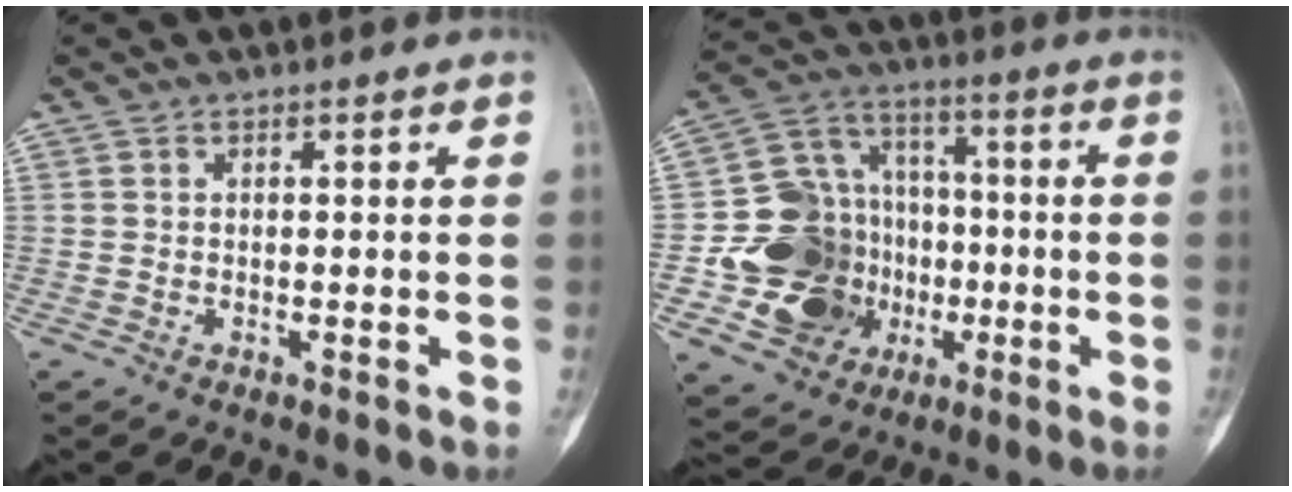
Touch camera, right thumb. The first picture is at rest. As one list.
[{"total": 17.5, "force": [-3.5, 15.6, 7.2], "torque": [-0.082, 0.061, -0.048]}]